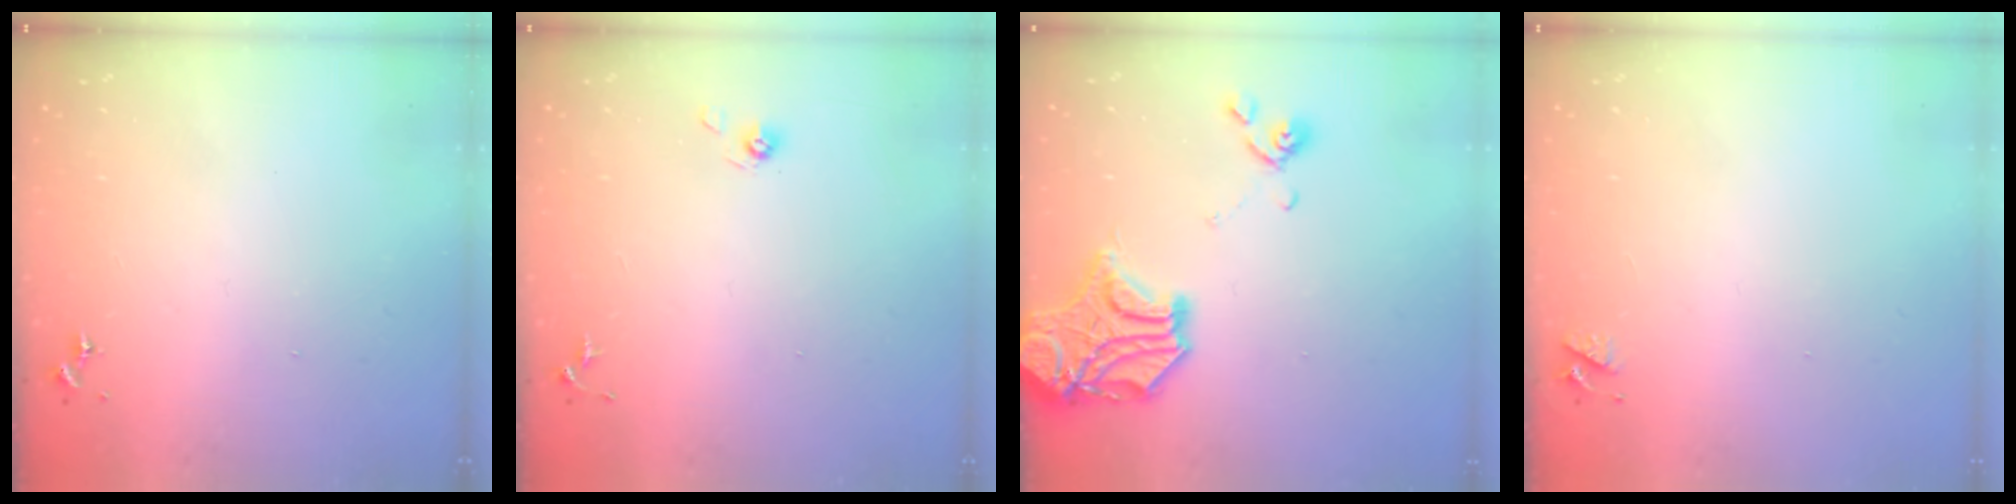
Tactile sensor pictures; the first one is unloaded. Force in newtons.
{"total": 4.7, "press": 4.4, "slide": 1.5}
{"total": 15.9, "press": 15.6, "slide": 2.9}
{"total": 3.6, "press": 3.5, "slide": 0.6}